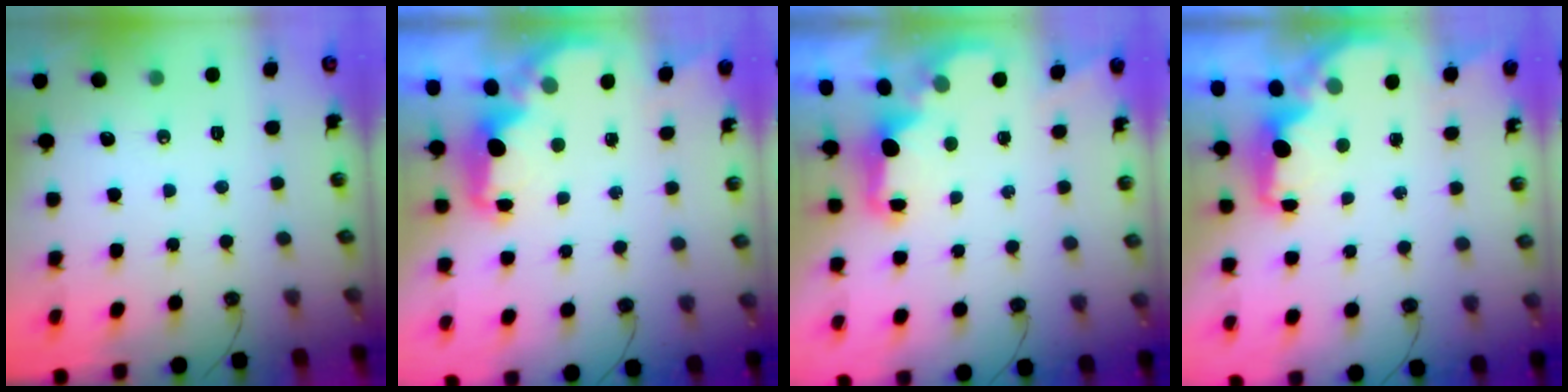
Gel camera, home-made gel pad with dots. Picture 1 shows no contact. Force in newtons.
{"total": 2.3, "press": 2.2, "slide": 0.7}
{"total": 2.4, "press": 2.2, "slide": 0.7}
{"total": 2.2, "press": 2.1, "slide": 0.5}